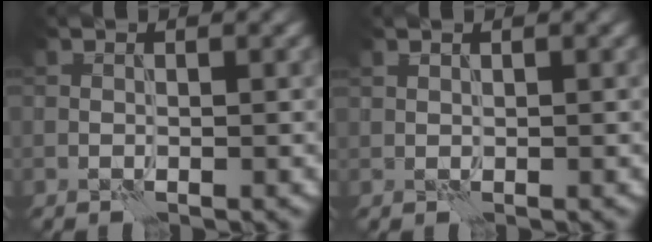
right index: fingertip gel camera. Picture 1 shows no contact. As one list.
[{"total": 0.0}]